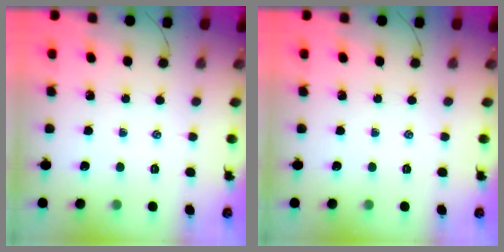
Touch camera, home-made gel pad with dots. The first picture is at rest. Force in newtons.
{"total": 0.0}